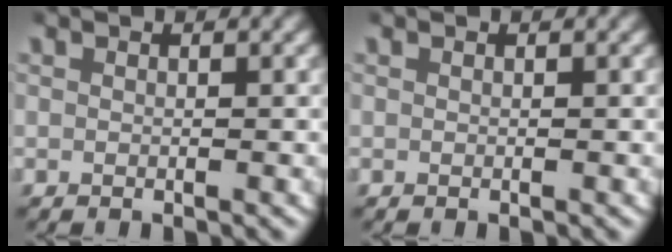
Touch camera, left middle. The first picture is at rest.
{"total": 0.0}